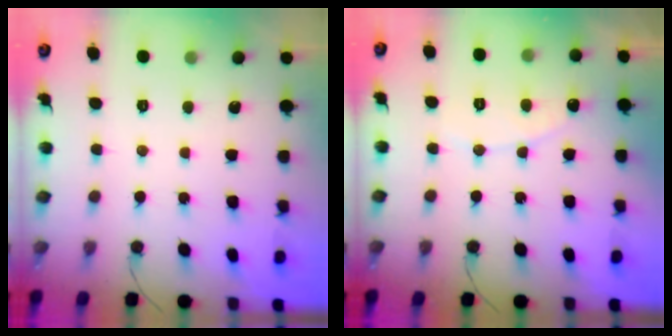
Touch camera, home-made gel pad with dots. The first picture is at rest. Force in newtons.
{"total": 6.2, "press": 6.2, "slide": 0.3}